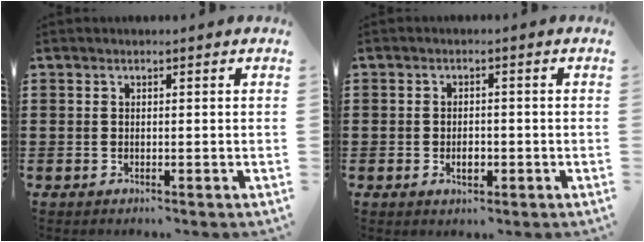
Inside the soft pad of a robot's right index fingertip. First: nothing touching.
{"total": 2.4, "force": [-0.6, 1.2, 1.9], "torque": [-0.029, -0.002, -0.014]}